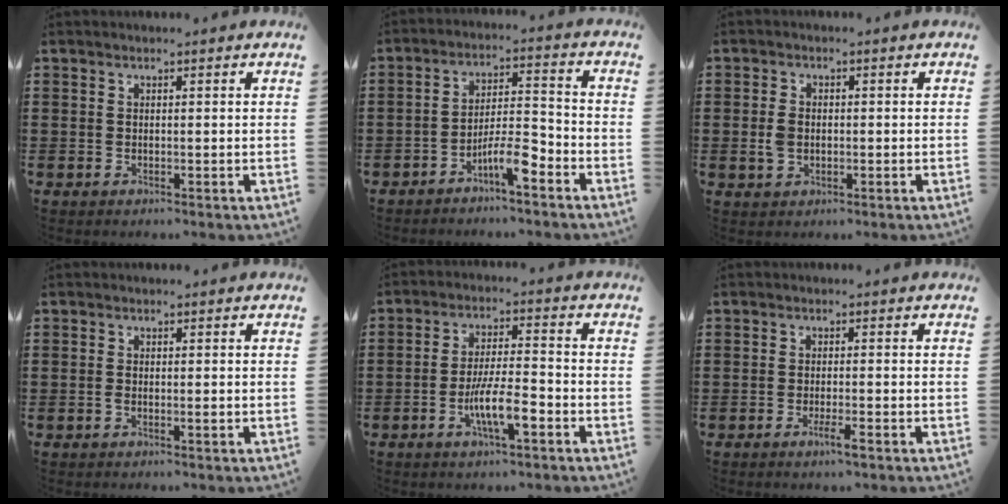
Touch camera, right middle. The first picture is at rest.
{"total": 6.4, "force": [-4.4, 1.2, 4.5], "torque": [-0.087, 0.005, -0.083]}
{"total": 2.6, "force": [-0.1, 1.9, 1.8], "torque": [-0.046, 0.004, -0.006]}
{"total": 1.0, "force": [-0.5, 0.2, 0.8], "torque": [-0.016, -0.004, -0.008]}
{"total": 7.3, "force": [-3.3, 1.7, 6.2], "torque": [-0.128, -0.006, -0.064]}
{"total": 2.5, "force": [-1.4, 0.3, 2.1], "torque": [-0.041, -0.003, -0.027]}